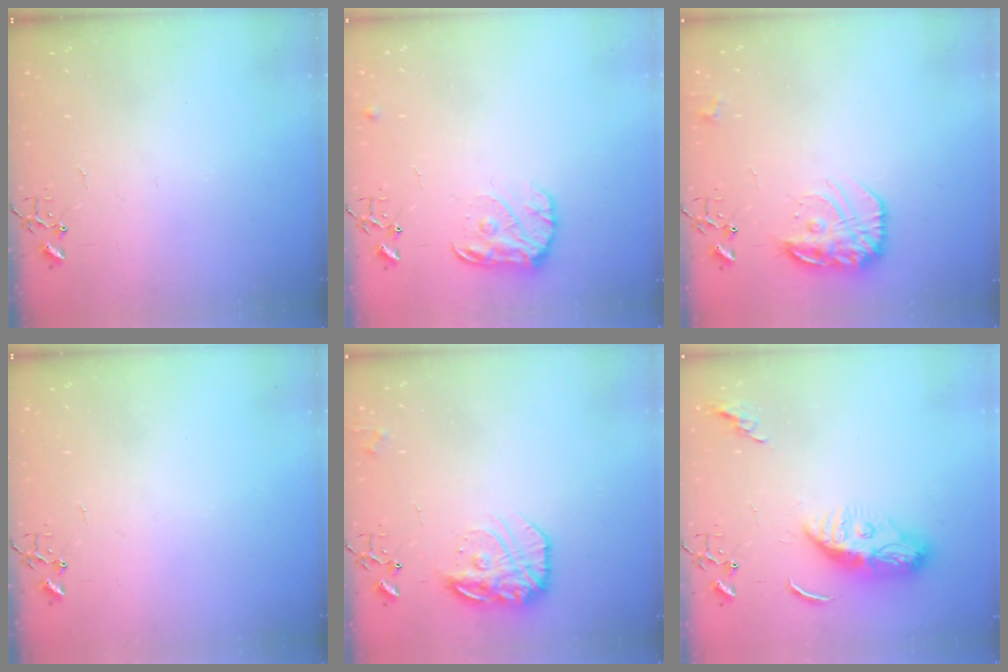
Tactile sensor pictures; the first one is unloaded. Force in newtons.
{"total": 11.5, "press": 11.5, "slide": 0.6}
{"total": 15.4, "press": 15.3, "slide": 1.0}
{"total": 0.0}
{"total": 16.4, "press": 16.3, "slide": 1.3}
{"total": 9.4, "press": 9.4, "slide": 1.0}